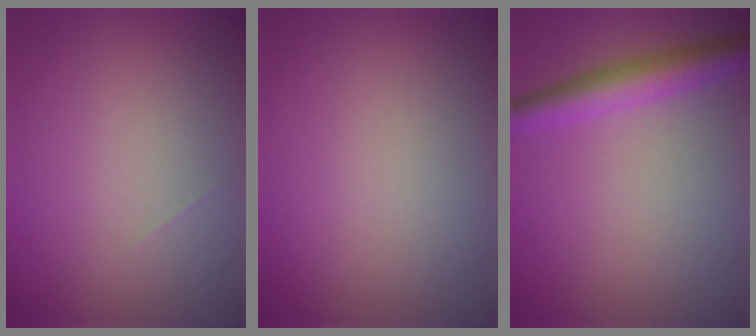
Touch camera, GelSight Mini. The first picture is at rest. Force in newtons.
{"total": 0.0}
{"total": 3.9, "press": 3.9, "slide": 0.2}